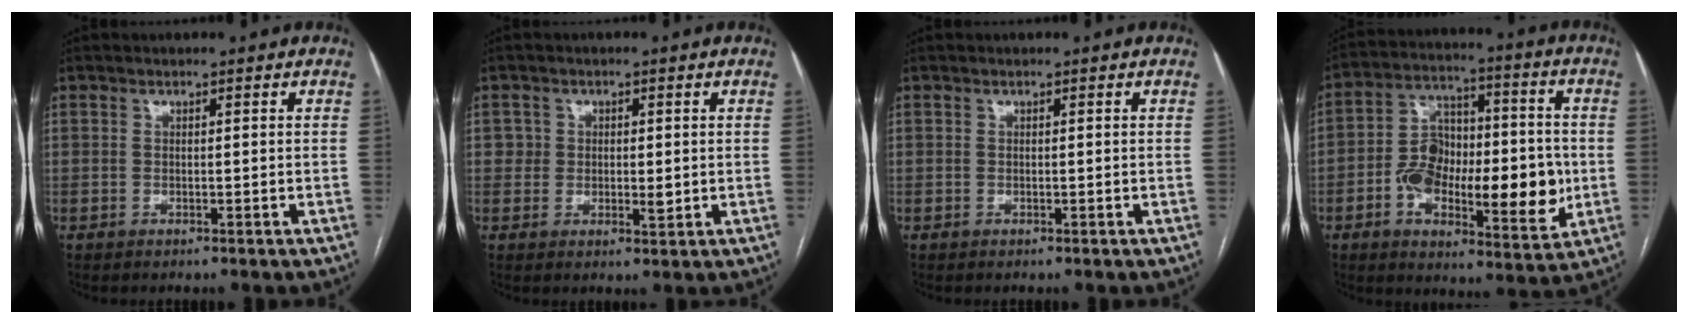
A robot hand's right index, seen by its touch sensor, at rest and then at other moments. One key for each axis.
{"total": 3.0, "fx": 0.3, "fy": 2.4, "fz": 1.7, "tx": -0.014, "ty": -0.001, "tz": 0.003}
{"total": 0.0}
{"total": 18.0, "fx": -3.5, "fy": 8.0, "fz": 15.7, "tx": -0.254, "ty": 0.018, "tz": -0.050}